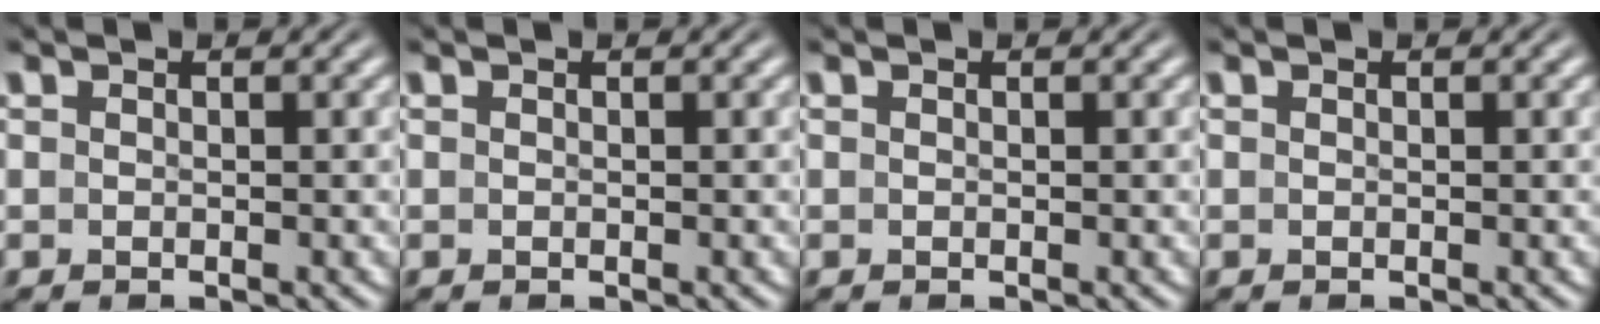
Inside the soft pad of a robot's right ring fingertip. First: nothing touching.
{"total": 0.0}
{"total": 0.0}
{"total": 0.0}